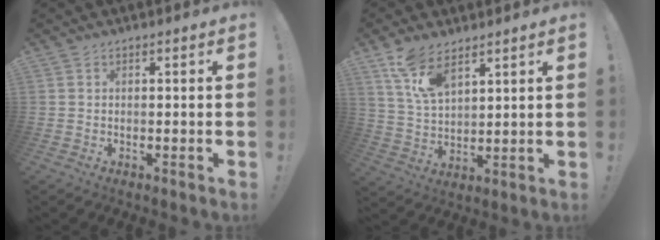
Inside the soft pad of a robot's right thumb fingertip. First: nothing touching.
{"total": 9.9, "force": [7.1, 4.4, 5.3], "torque": [-0.107, -0.031, 0.137]}